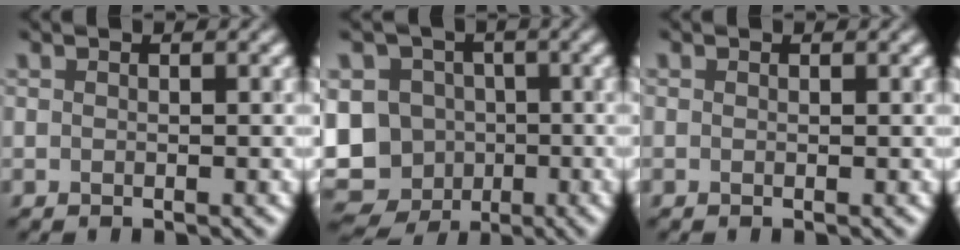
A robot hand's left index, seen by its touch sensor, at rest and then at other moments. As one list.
[{"total": 12.5, "force": [-3.5, 11.1, 4.5], "torque": [-0.091, -0.007, -0.078]}, {"total": 0.0}]